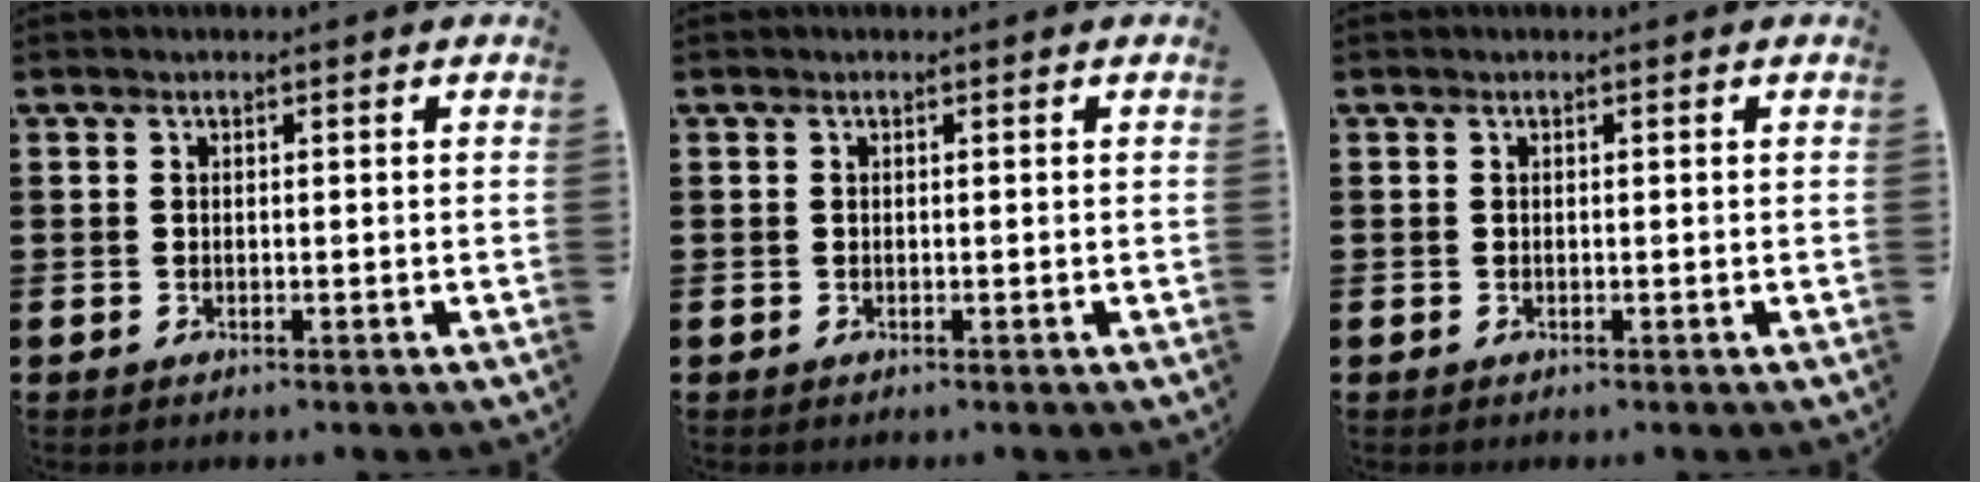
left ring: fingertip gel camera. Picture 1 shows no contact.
{"total": 0.0}
{"total": 0.0}